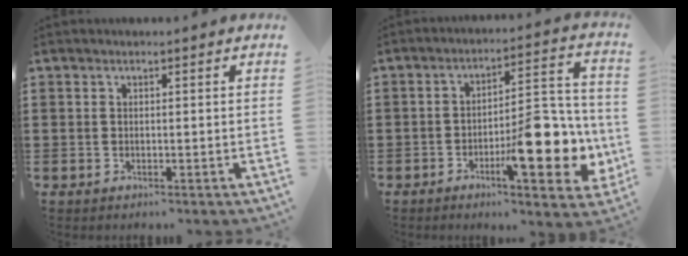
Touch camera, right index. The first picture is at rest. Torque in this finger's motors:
{"motor_torque": [2.14, 0.00, 1.05, 0.21]}